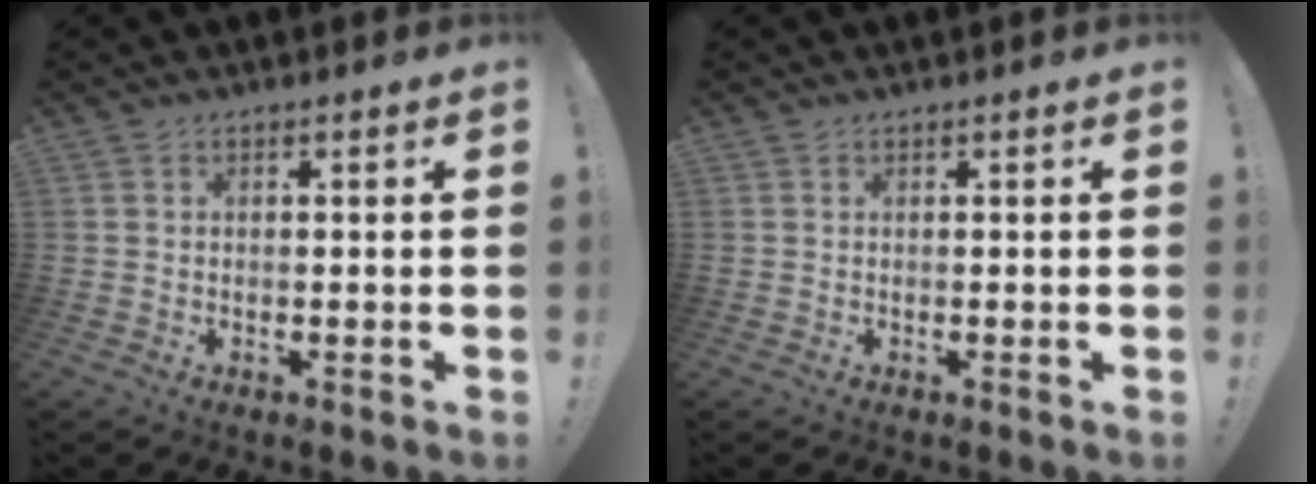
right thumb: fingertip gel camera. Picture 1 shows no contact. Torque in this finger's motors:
{"motor_torque": [0.04, -0.08, 0.02, -0.01, 0.01]}